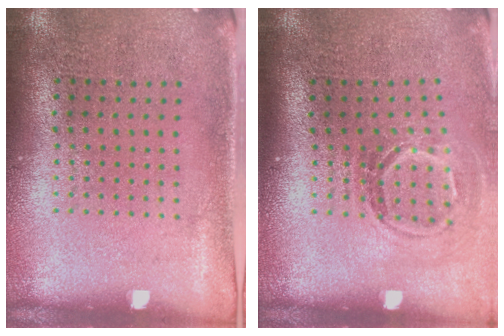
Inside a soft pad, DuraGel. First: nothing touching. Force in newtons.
{"total": 1.7, "press": 1.1, "slide": 1.3}